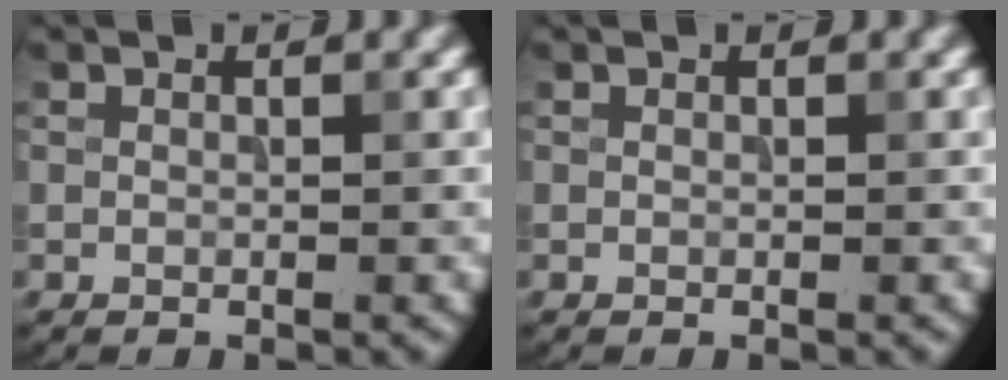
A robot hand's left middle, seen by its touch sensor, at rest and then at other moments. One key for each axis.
{"total": 0.0}